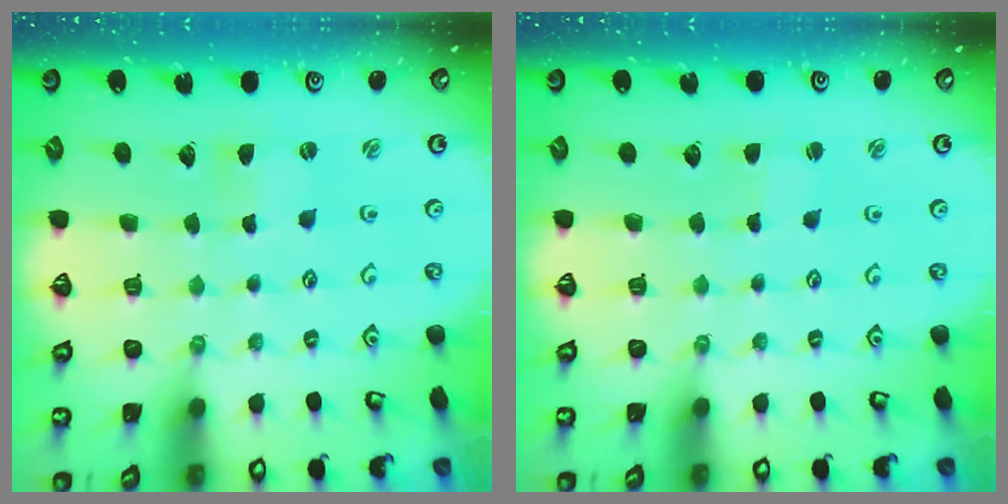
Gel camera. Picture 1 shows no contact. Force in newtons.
{"total": 1.6, "press": 1.6, "slide": 0.3}